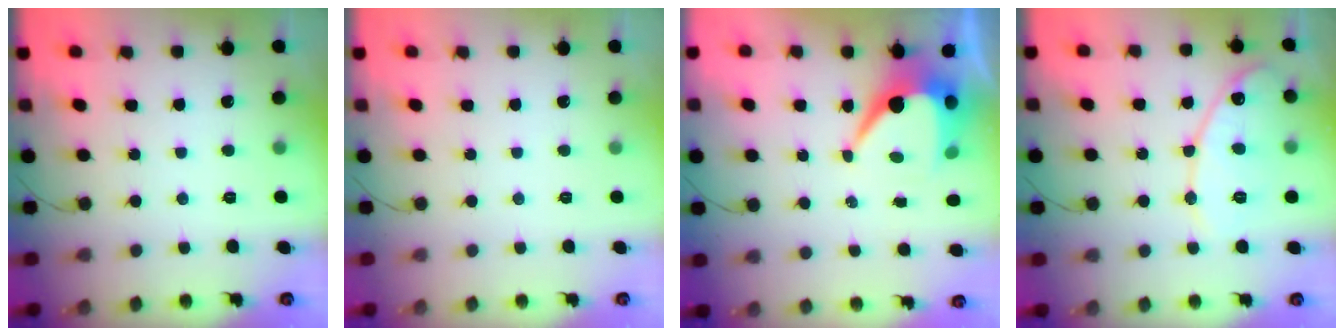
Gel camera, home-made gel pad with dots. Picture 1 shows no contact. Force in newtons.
{"total": 0.0}
{"total": 9.5, "press": 9.5, "slide": 0.8}
{"total": 11.9, "press": 11.8, "slide": 1.1}